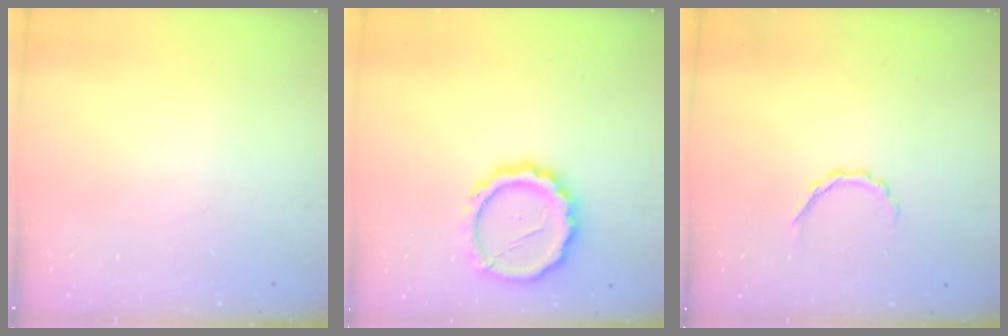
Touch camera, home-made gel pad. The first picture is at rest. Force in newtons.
{"total": 14.5, "press": 14.3, "slide": 2.7}
{"total": 3.6, "press": 3.5, "slide": 1.0}